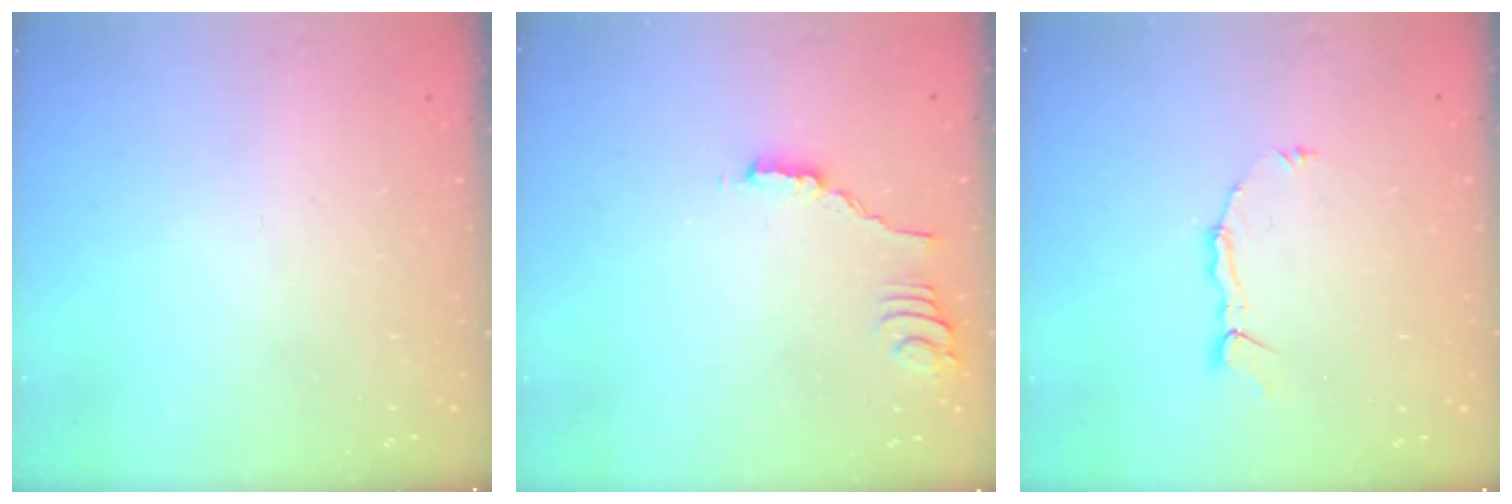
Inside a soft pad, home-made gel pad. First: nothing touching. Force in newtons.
{"total": 1.6, "press": 1.6, "slide": 0.4}
{"total": 3.3, "press": 3.3, "slide": 0.2}